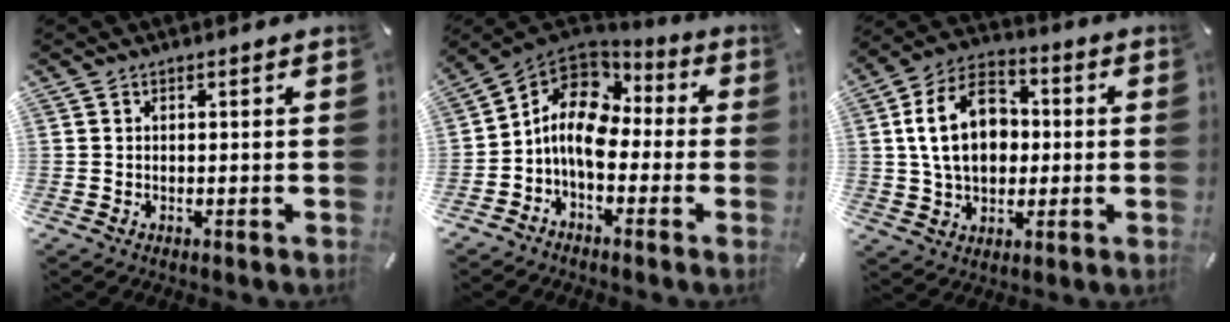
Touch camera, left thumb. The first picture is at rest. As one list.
[{"total": 11.2, "force": [-2.6, 7.8, 7.6], "torque": [-0.173, 0.015, -0.054]}, {"total": 16.0, "force": [1.4, 11.8, 10.8], "torque": [-0.215, 0.017, 0.024]}]